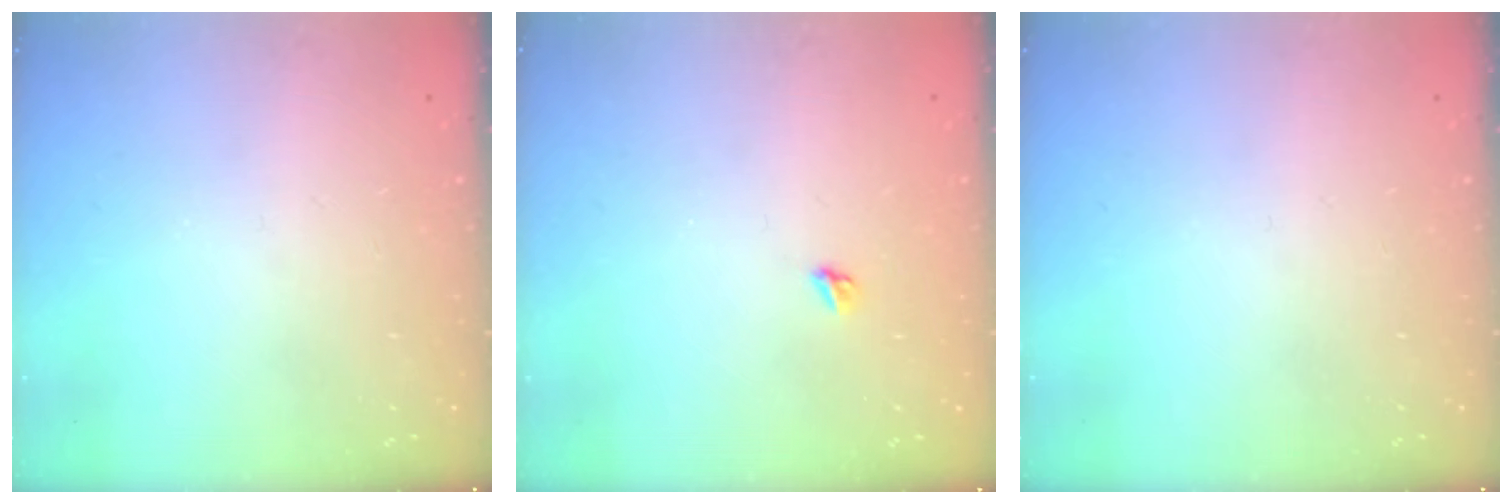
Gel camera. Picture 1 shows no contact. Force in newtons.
{"total": 3.9, "press": 3.8, "slide": 0.5}
{"total": 0.0}